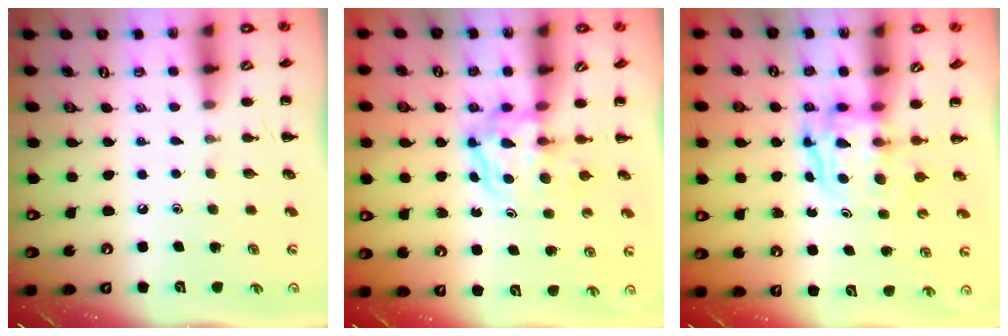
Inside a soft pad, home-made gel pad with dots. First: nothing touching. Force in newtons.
{"total": 3.9, "press": 3.9, "slide": 0.5}
{"total": 3.8, "press": 3.8, "slide": 0.4}